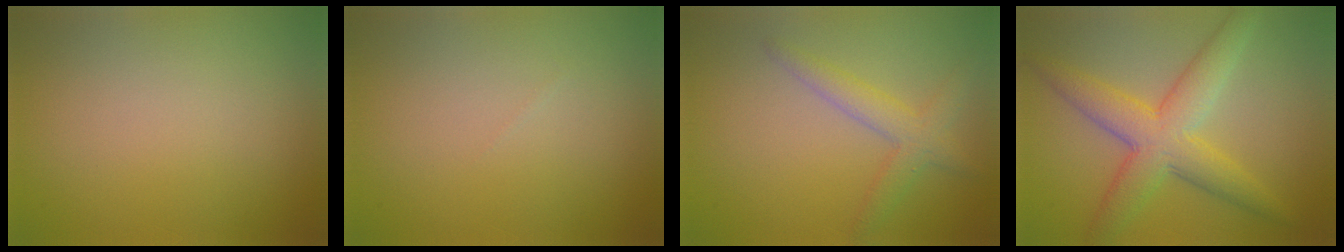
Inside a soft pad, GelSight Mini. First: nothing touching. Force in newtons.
{"total": 0.0}
{"total": 2.9, "press": 2.9, "slide": 0.1}
{"total": 6.0, "press": 6.0, "slide": 0.2}